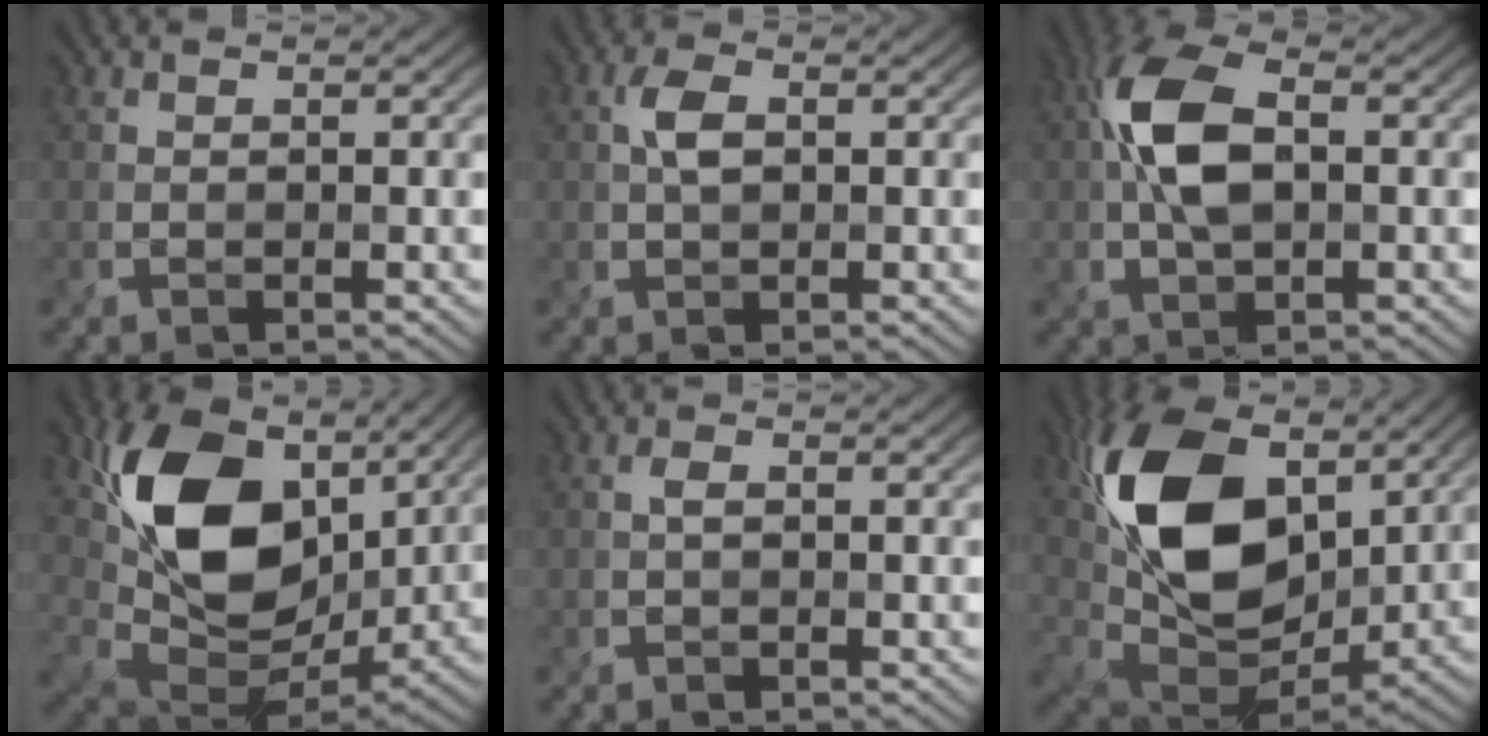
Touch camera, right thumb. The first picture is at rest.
{"total": 2.5, "force": [0.1, 1.5, 2.1], "torque": [-0.046, 0.003, 0.001]}
{"total": 8.6, "force": [0.3, 4.5, 7.3], "torque": [-0.163, 0.014, -0.001]}
{"total": 15.6, "force": [5.6, 10.2, 10.4], "torque": [-0.207, 0.002, 0.108]}
{"total": 0.7, "force": [-0.3, 0.2, 0.6], "torque": [-0.011, 0.001, -0.006]}
{"total": 16.6, "force": [5.7, 10.1, 12.0], "torque": [-0.250, 0.009, 0.106]}